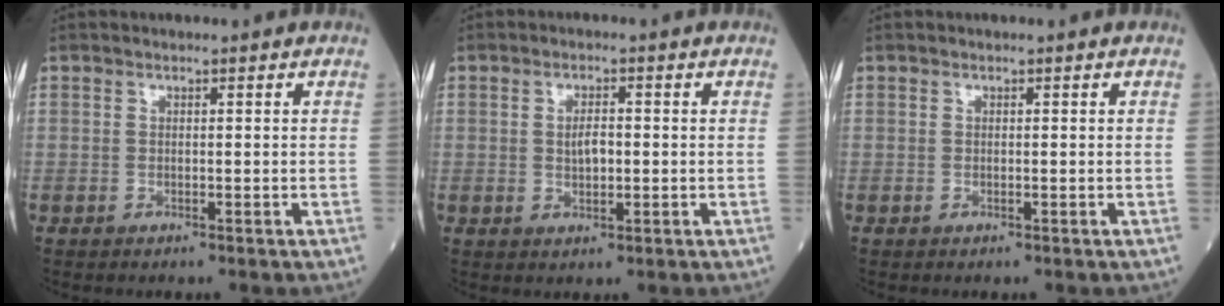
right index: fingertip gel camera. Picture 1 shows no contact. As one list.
[{"total": 2.8, "force": [0.0, 1.2, 2.6], "torque": [-0.045, 0.001, 0.002]}, {"total": 0.0}]